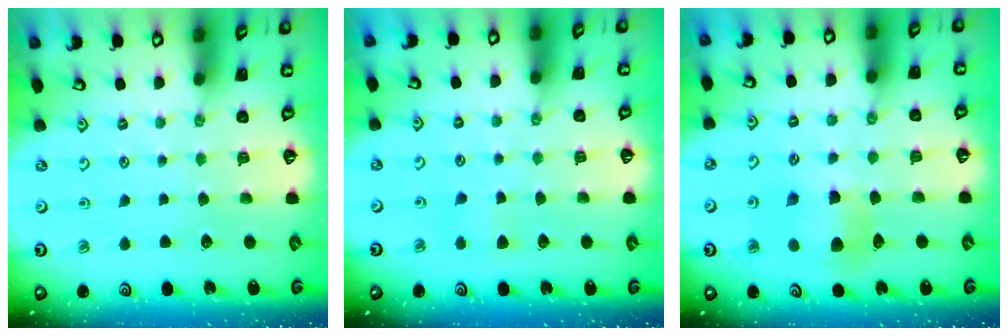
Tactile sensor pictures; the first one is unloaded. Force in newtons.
{"total": 3.8, "press": 3.7, "slide": 0.7}
{"total": 6.9, "press": 6.9, "slide": 0.4}